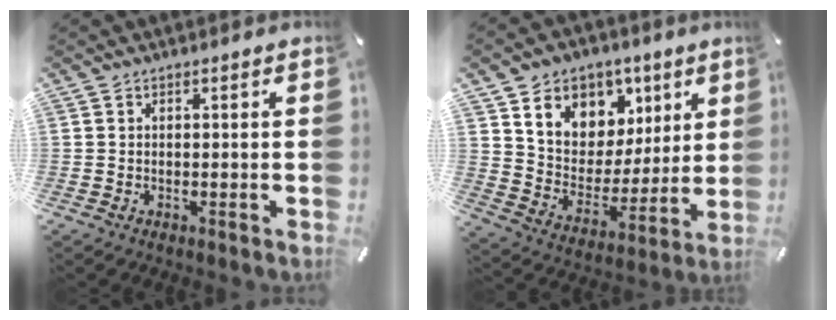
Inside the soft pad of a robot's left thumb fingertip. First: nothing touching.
{"total": 11.2, "force": [6.1, 9.2, 1.8], "torque": [-0.039, -0.050, 0.119]}